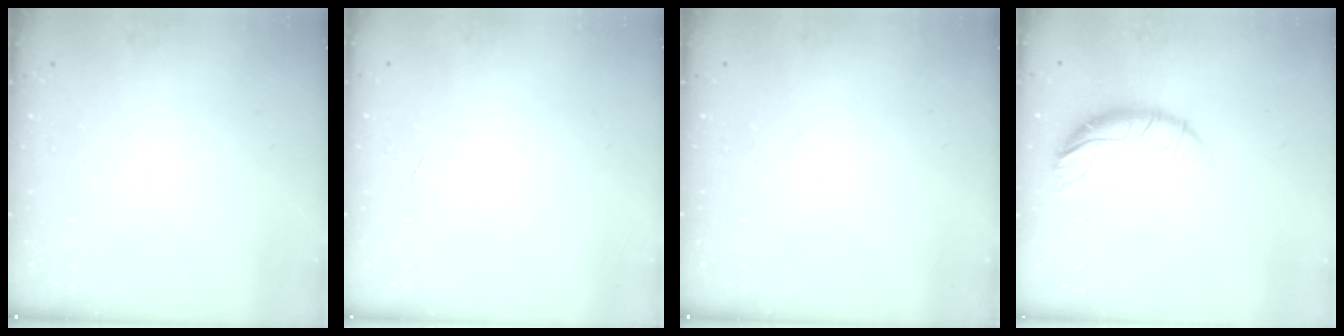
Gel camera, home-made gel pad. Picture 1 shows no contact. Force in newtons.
{"total": 0.0}
{"total": 0.0}
{"total": 9.8, "press": 9.7, "slide": 1.1}